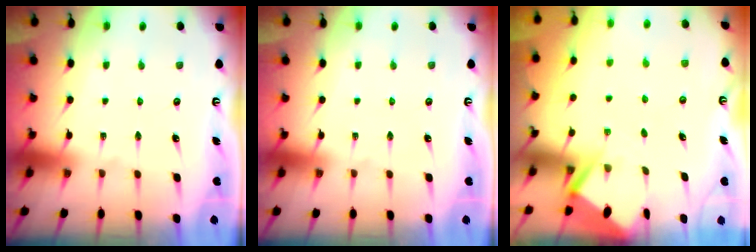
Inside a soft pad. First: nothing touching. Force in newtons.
{"total": 0.0}
{"total": 2.9, "press": 2.9, "slide": 0.3}